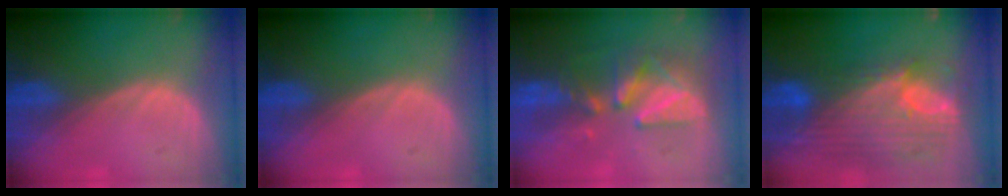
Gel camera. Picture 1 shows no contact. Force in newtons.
{"total": 0.0}
{"total": 8.8, "press": 7.8, "slide": 4.1}
{"total": 12.1, "press": 10.2, "slide": 6.4}